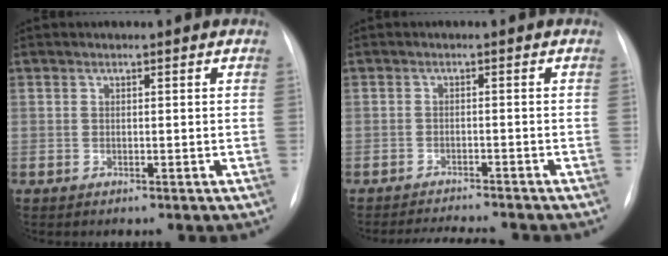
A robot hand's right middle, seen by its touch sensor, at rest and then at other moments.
{"total": 5.9, "force": [-5.7, 0.0, 1.6], "torque": [-0.022, -0.008, -0.085]}